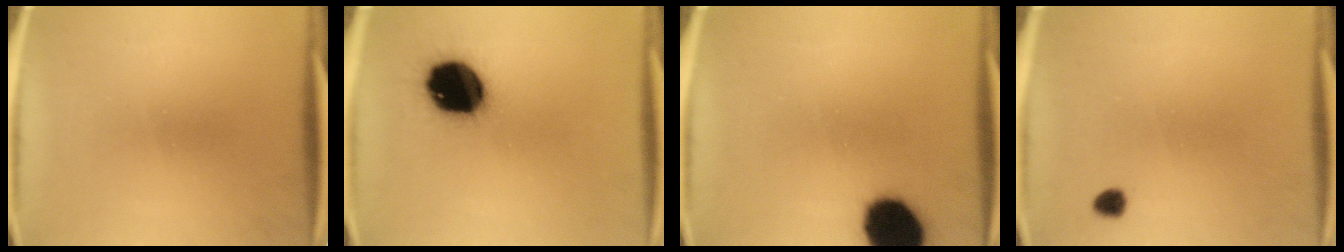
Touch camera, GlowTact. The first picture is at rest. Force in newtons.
{"total": 18.5}
{"total": 15.1}
{"total": 1.7}